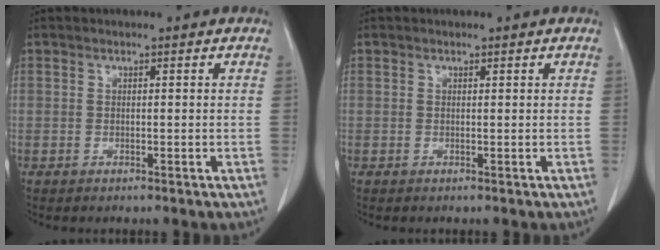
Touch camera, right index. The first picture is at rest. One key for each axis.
{"total": 0.0}